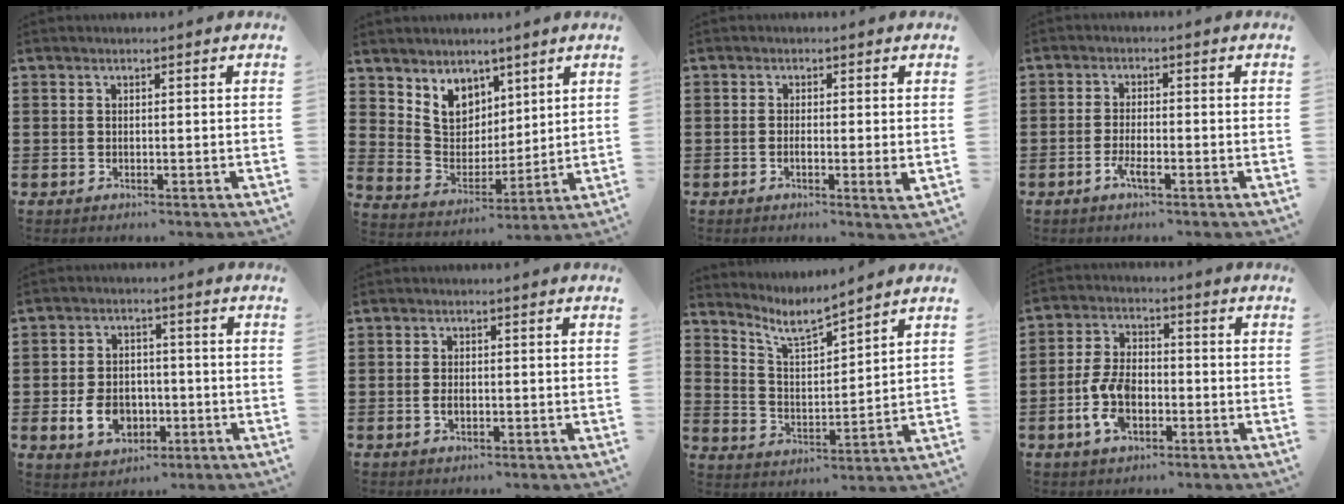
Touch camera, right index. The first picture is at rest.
{"total": 6.7, "force": [4.3, 5.1, 1.1], "torque": [-0.061, -0.017, 0.084]}
{"total": 2.0, "force": [-0.3, 0.4, 1.9], "torque": [-0.033, -0.002, -0.005]}
{"total": 2.8, "force": [-1.6, 0.7, 2.2], "torque": [-0.050, -0.001, -0.034]}
{"total": 6.6, "force": [-2.1, 4.9, 4.0], "torque": [-0.085, 0.002, -0.041]}
{"total": 1.5, "force": [-0.4, 0.8, 1.2], "torque": [-0.024, 0.000, -0.007]}
{"total": 5.9, "force": [5.2, 0.8, 2.7], "torque": [-0.071, -0.023, 0.091]}
{"total": 7.7, "force": [-2.4, 4.4, 5.9], "torque": [-0.143, 0.000, -0.052]}